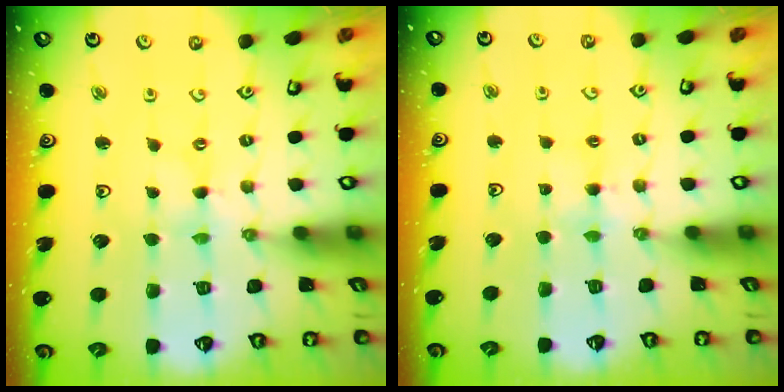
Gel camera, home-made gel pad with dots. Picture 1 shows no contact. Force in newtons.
{"total": 5.6, "press": 5.6, "slide": 0.6}